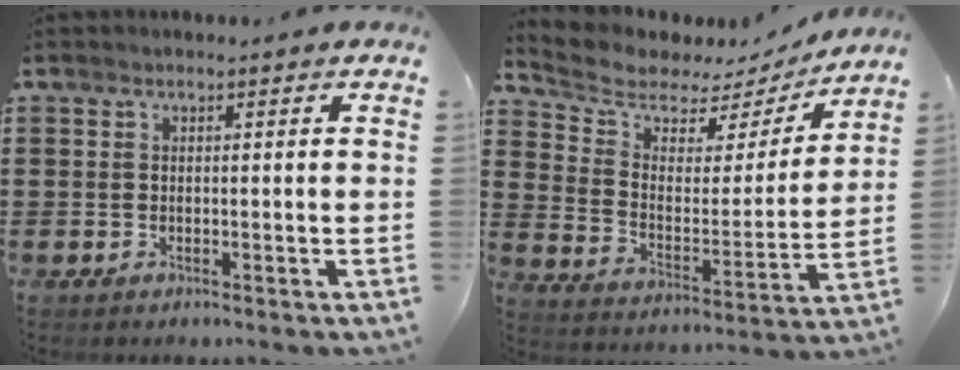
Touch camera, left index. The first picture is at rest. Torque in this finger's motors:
{"motor_torque": [1.27, -0.87, 0.11, 0.03]}